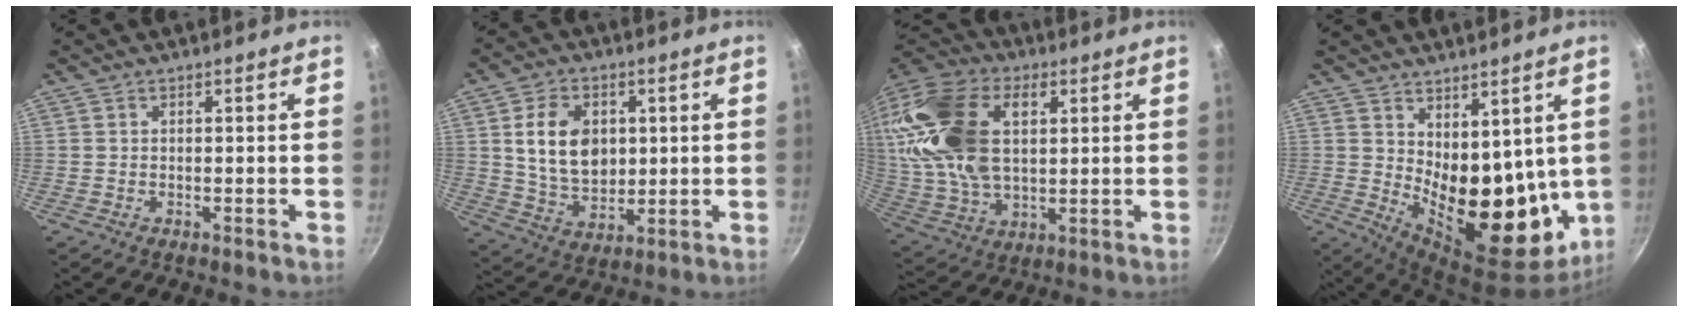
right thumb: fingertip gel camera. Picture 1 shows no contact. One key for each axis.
{"total": 12.8, "fx": 2.5, "fy": 9.1, "fz": 8.6, "tx": -0.126, "ty": -0.013, "tz": 0.052}
{"total": 25.5, "fx": 6.5, "fy": 15.6, "fz": 19.1, "tx": -0.377, "ty": 0.002, "tz": 0.118}
{"total": 16.4, "fx": 3.0, "fy": 9.0, "fz": 13.4, "tx": -0.156, "ty": -0.060, "tz": 0.069}